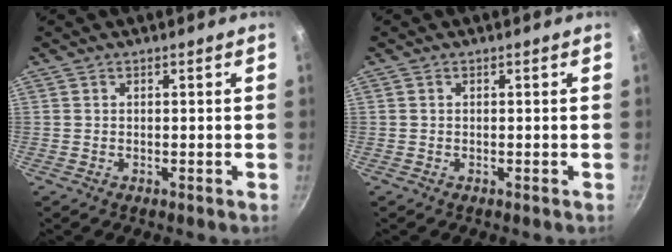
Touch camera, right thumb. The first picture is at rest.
{"total": 0.0}